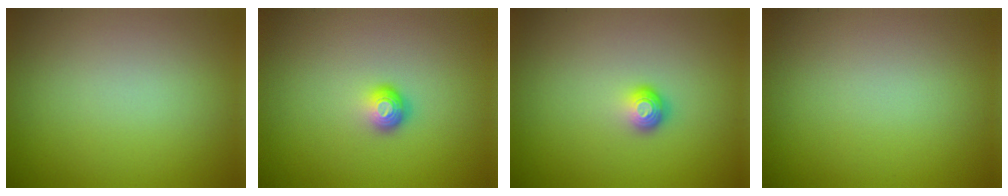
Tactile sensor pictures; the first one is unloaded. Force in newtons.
{"total": 1.8, "press": 1.2, "slide": 1.3}
{"total": 1.6, "press": 1.1, "slide": 1.2}
{"total": 0.0}